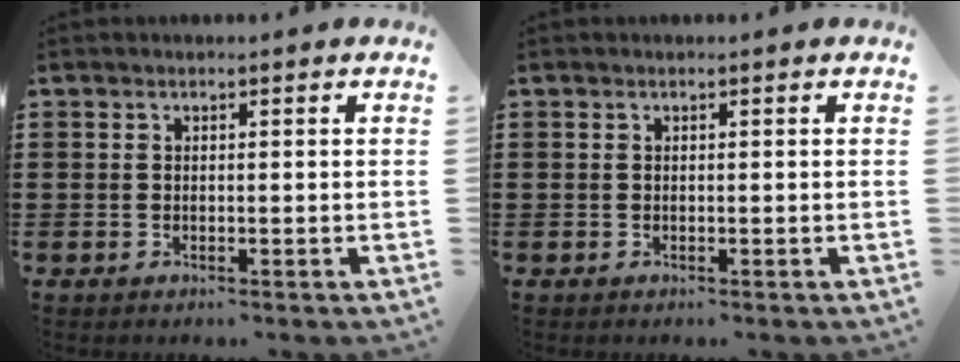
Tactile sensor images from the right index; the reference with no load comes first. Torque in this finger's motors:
{"motor_torque": [0.47, 0.35, 0.09, 0.02]}